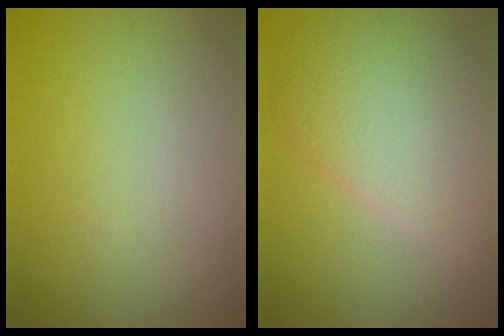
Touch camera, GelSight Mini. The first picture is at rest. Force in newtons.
{"total": 8.1, "press": 8.1, "slide": 0.3}